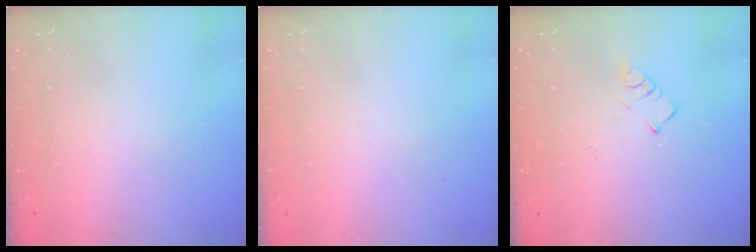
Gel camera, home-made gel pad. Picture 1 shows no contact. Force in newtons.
{"total": 1.5, "press": 1.5, "slide": 0.1}
{"total": 2.9, "press": 2.9, "slide": 0.0}